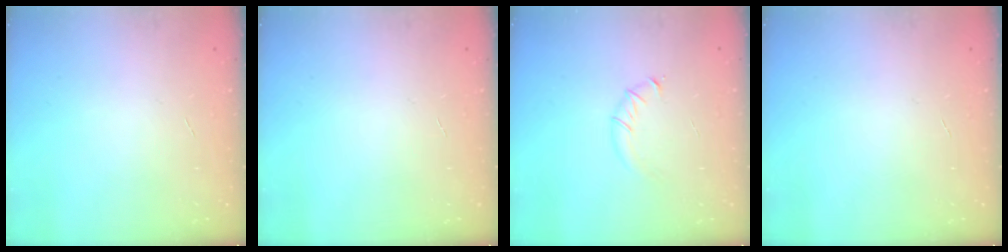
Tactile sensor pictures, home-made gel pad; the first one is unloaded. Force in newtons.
{"total": 0.0}
{"total": 3.2, "press": 3.1, "slide": 0.9}
{"total": 0.0}